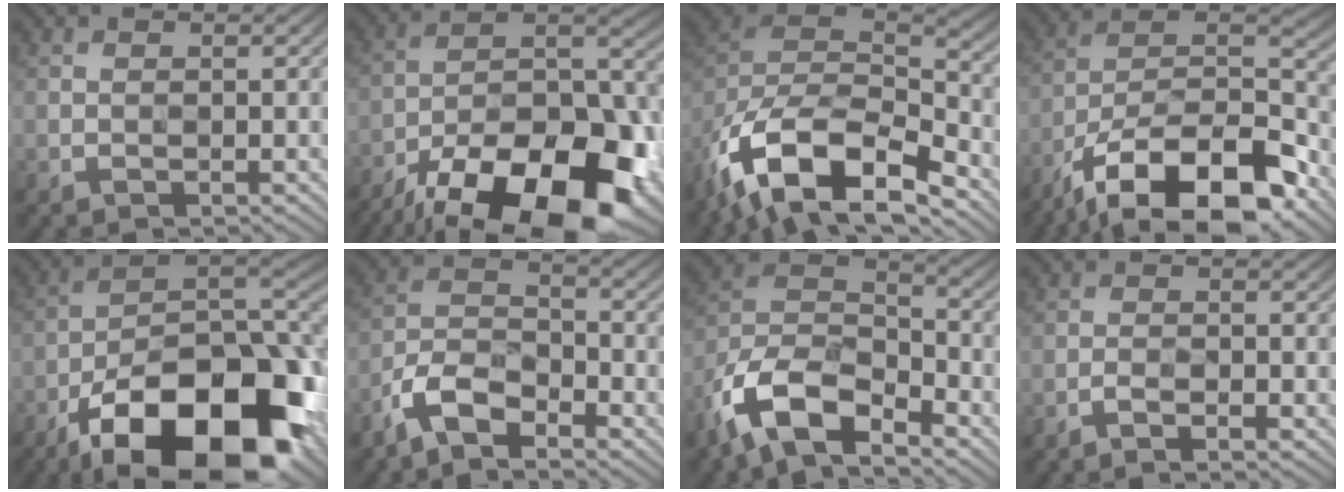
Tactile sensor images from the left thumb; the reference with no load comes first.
{"total": 21.3, "force": [-14.1, 8.0, 13.7], "torque": [-0.225, -0.025, -0.220]}
{"total": 16.1, "force": [-10.5, 6.9, 10.0], "torque": [-0.256, -0.034, -0.171]}
{"total": 18.6, "force": [-12.8, 7.0, 11.6], "torque": [-0.210, -0.024, -0.216]}
{"total": 21.9, "force": [-11.8, 9.6, 15.8], "torque": [-0.258, -0.021, -0.187]}
{"total": 6.8, "force": [-5.0, 2.5, 3.8], "torque": [-0.078, 0.004, -0.116]}
{"total": 13.1, "force": [-8.8, 5.6, 8.0], "torque": [-0.178, -0.008, -0.189]}
{"total": 1.3, "force": [-1.1, 0.0, 0.6], "torque": [-0.014, 0.005, -0.024]}